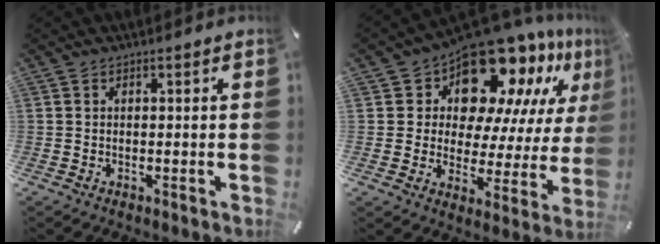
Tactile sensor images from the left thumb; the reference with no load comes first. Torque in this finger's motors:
{"motor_torque": [2.53, 2.48, 2.08, -0.69, 0.16]}